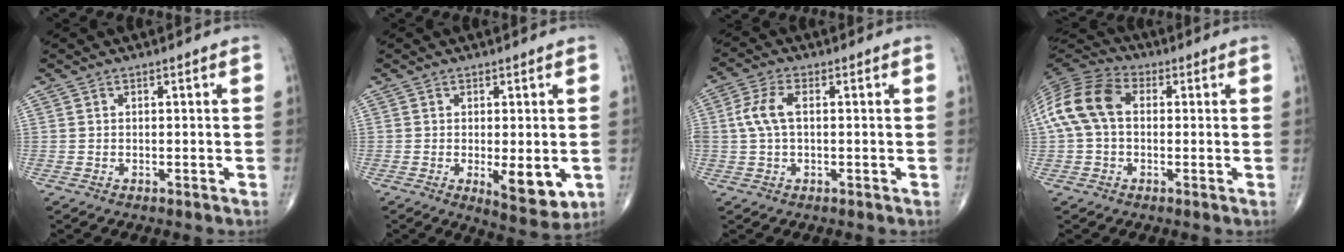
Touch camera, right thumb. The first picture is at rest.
{"total": 7.6, "force": [-1.5, 2.8, 6.9], "torque": [-0.084, -0.020, -0.014]}
{"total": 5.7, "force": [0.5, 2.9, 4.9], "torque": [-0.120, 0.015, 0.006]}
{"total": 12.1, "force": [1.0, 8.2, 8.9], "torque": [-0.184, 0.034, 0.009]}